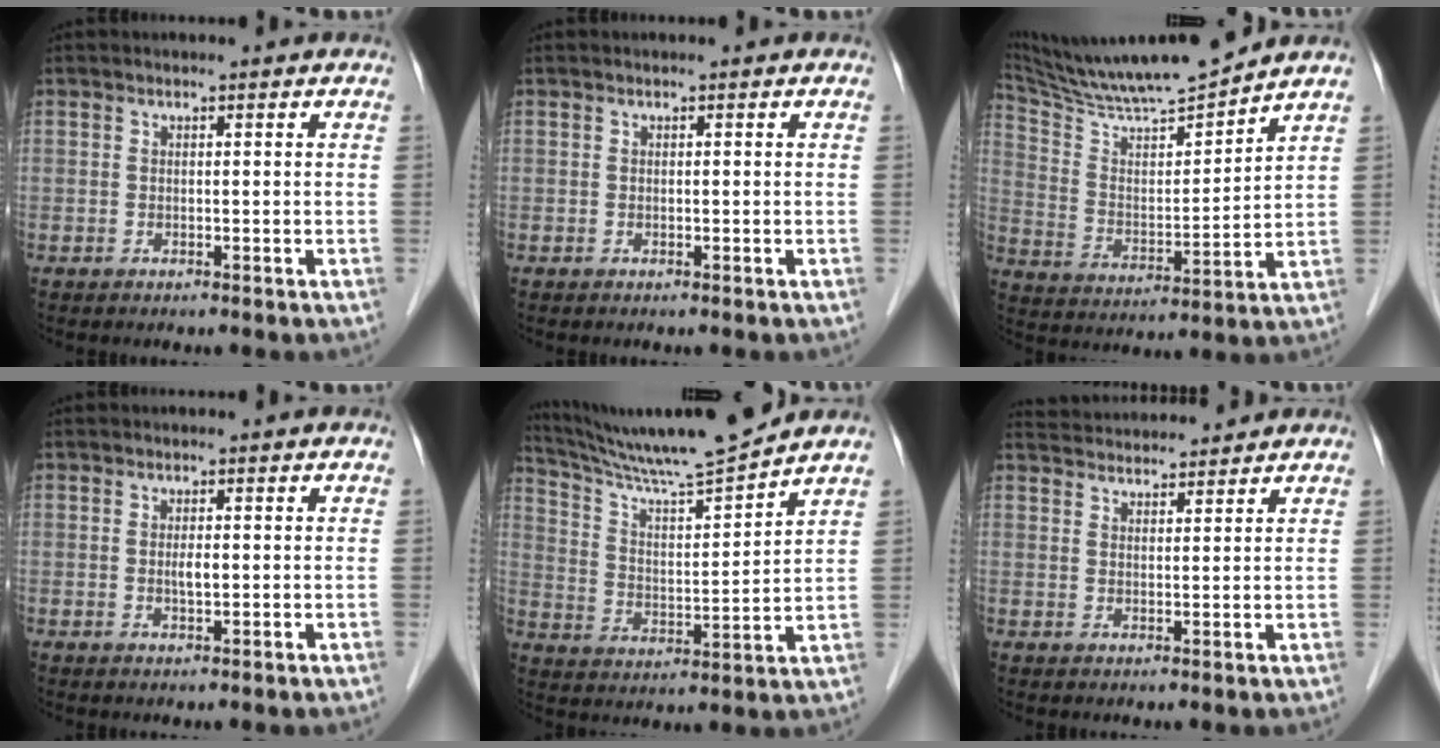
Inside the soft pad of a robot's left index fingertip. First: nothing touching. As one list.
[{"total": 0.0}, {"total": 14.4, "force": [13.5, -0.8, 4.9], "torque": [-0.098, 0.002, 0.244]}, {"total": 1.5, "force": [0.0, 0.4, 1.4], "torque": [-0.027, 0.000, -0.001]}, {"total": 14.4, "force": [13.1, -1.8, 5.5], "torque": [-0.106, -0.006, 0.224]}, {"total": 8.0, "force": [7.9, 0.7, 1.4], "torque": [-0.028, 0.033, 0.121]}]